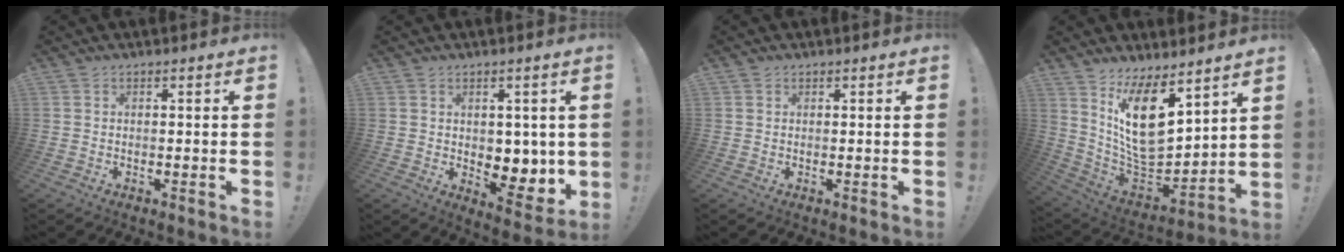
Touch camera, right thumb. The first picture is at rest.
{"total": 7.9, "force": [1.1, 6.4, 4.6], "torque": [-0.038, -0.017, 0.031]}
{"total": 0.6, "force": [0.5, 0.4, 0.1], "torque": [0.004, -0.002, 0.008]}
{"total": 17.6, "force": [7.2, 9.5, 12.9], "torque": [-0.227, -0.066, 0.137]}